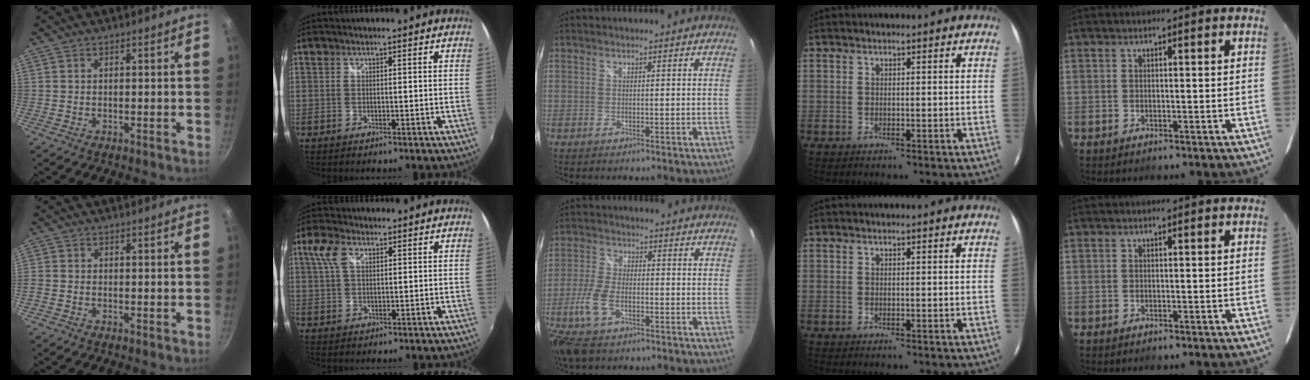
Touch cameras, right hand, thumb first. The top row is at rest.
{"thumb": {"total": 0.9, "force": [-0.6, 0.6, 0.4], "torque": [-0.013, 0.002, -0.014]}, "index": {"total": 5.1, "force": [1.9, 2.8, 3.8], "torque": [-0.081, 0.014, 0.038]}, "middle": {"total": 10.9, "force": [-5.8, 5.3, 7.5], "torque": [-0.174, -0.013, -0.113]}}